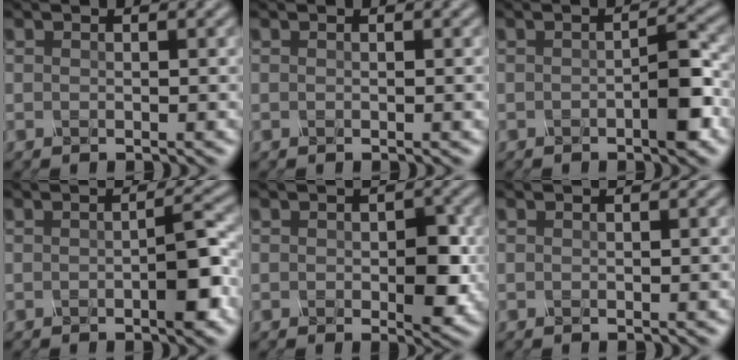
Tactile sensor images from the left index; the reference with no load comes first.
{"total": 0.0}
{"total": 2.8, "force": [-1.3, 0.2, 2.4], "torque": [-0.053, 0.002, -0.017]}
{"total": 3.0, "force": [-1.3, 0.1, 2.7], "torque": [-0.055, 0.001, -0.015]}
{"total": 3.2, "force": [-0.6, 1.4, 2.8], "torque": [-0.056, -0.004, 0.002]}
{"total": 0.6, "force": [-0.1, 0.3, 0.5], "torque": [-0.002, 0.005, -0.006]}